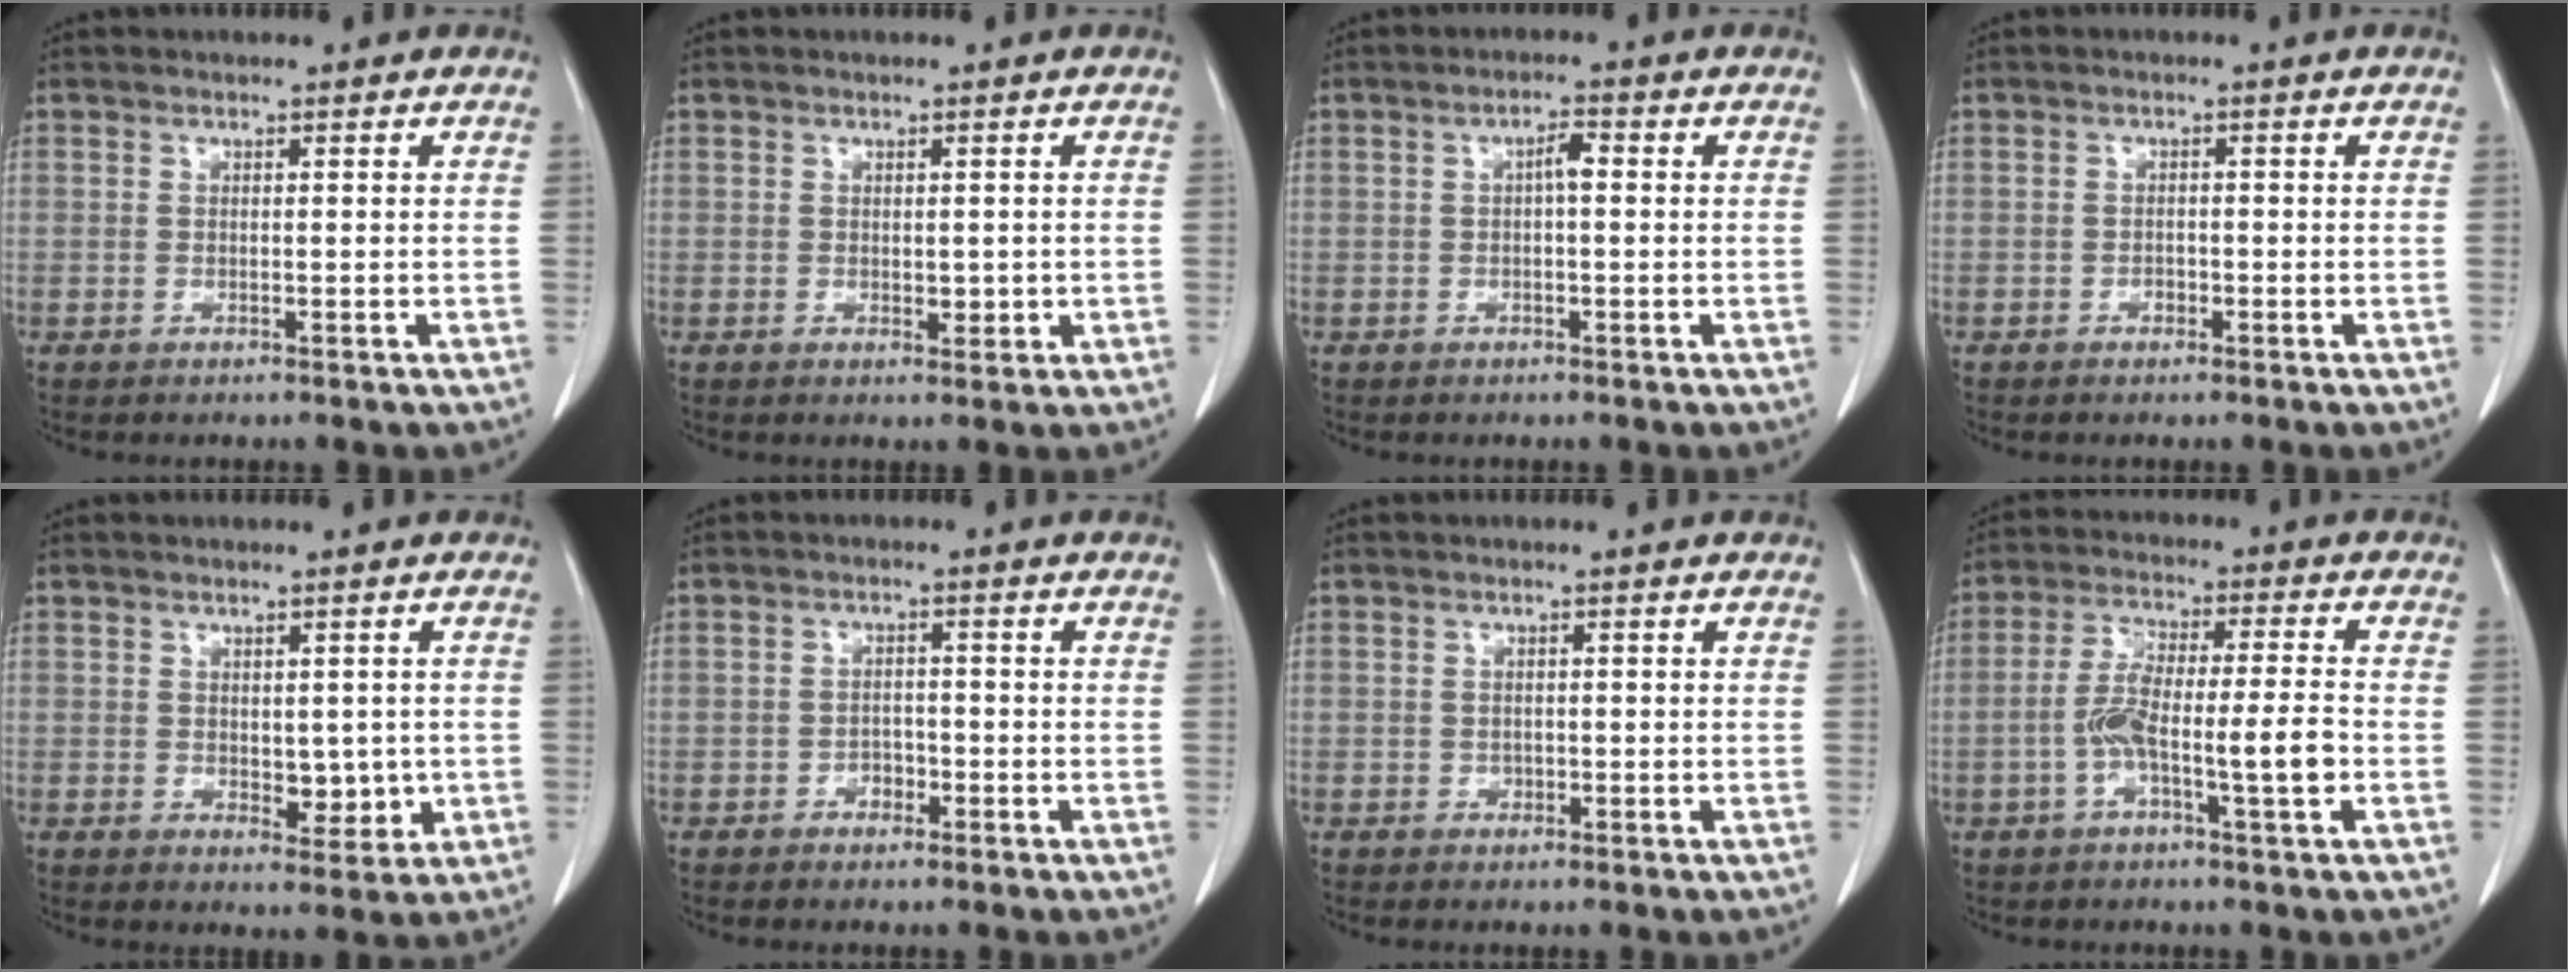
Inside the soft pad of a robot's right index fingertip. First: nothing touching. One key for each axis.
{"total": 1.8, "fx": -0.1, "fy": 1.0, "fz": 1.5, "tx": -0.020, "ty": -0.004, "tz": 0.004}
{"total": 2.2, "fx": 0.2, "fy": 0.6, "fz": 2.2, "tx": -0.036, "ty": 0.005, "tz": 0.003}
{"total": 1.0, "fx": -0.6, "fy": 0.6, "fz": 0.5, "tx": -0.008, "ty": 0.003, "tz": -0.008}
{"total": 2.8, "fx": -0.1, "fy": 1.6, "fz": 2.3, "tx": -0.027, "ty": -0.005, "tz": 0.007}
{"total": 2.0, "fx": -1.1, "fy": 1.3, "fz": 0.9, "tx": -0.009, "ty": 0.007, "tz": -0.018}
{"total": 0.6, "fx": -0.2, "fy": 0.5, "fz": 0.2, "tx": 0.000, "ty": 0.003, "tz": -0.005}
{"total": 8.8, "fx": -2.4, "fy": 0.8, "fz": 8.4, "tx": -0.159, "ty": 0.014, "tz": -0.047}